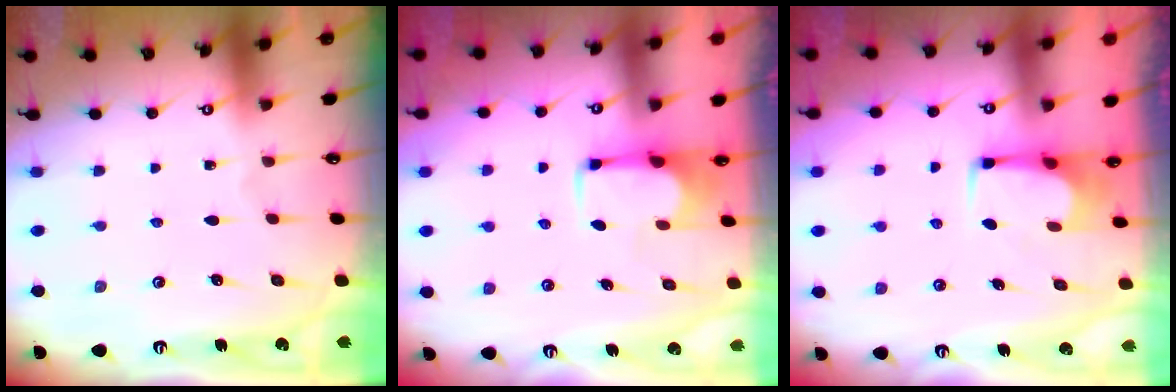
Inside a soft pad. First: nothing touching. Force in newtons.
{"total": 1.9, "press": 1.7, "slide": 0.8}
{"total": 2.3, "press": 2.3, "slide": 0.4}